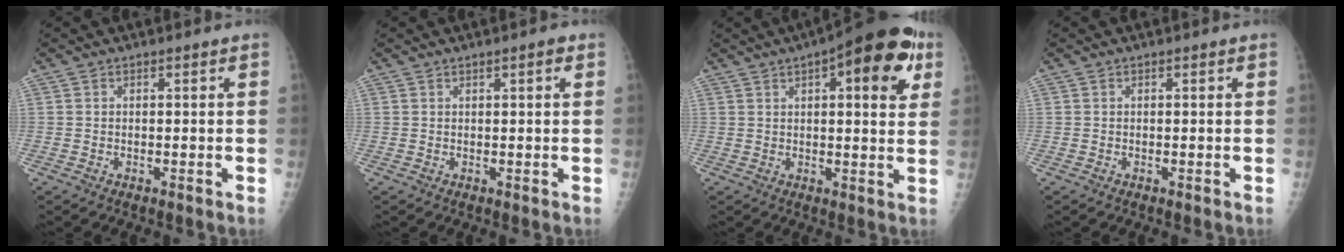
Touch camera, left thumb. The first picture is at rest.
{"total": 1.5, "force": [0.7, 0.3, 1.2], "torque": [-0.018, 0.000, 0.008]}
{"total": 16.8, "force": [6.9, 5.8, 14.1], "torque": [-0.160, -0.003, 0.082]}
{"total": 0.0}